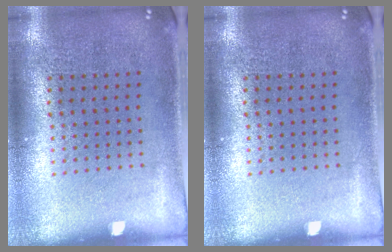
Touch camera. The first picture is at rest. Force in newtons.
{"total": 0.0}